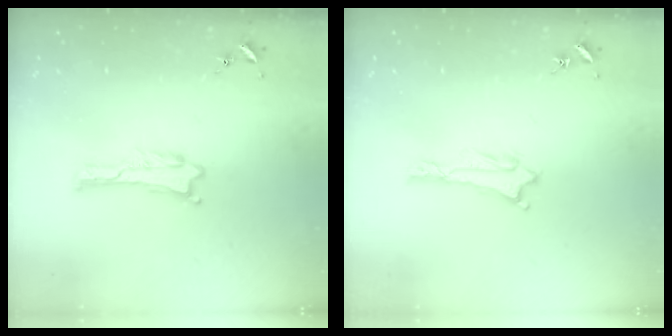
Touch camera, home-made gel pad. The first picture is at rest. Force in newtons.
{"total": 1.0, "press": 1.0, "slide": 0.2}